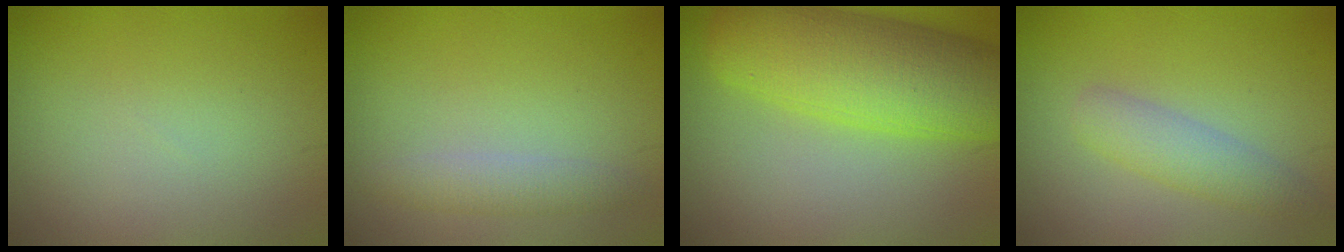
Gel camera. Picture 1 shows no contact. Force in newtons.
{"total": 1.9, "press": 1.9, "slide": 0.0}
{"total": 9.7, "press": 9.7, "slide": 0.6}
{"total": 2.7, "press": 2.7, "slide": 0.1}